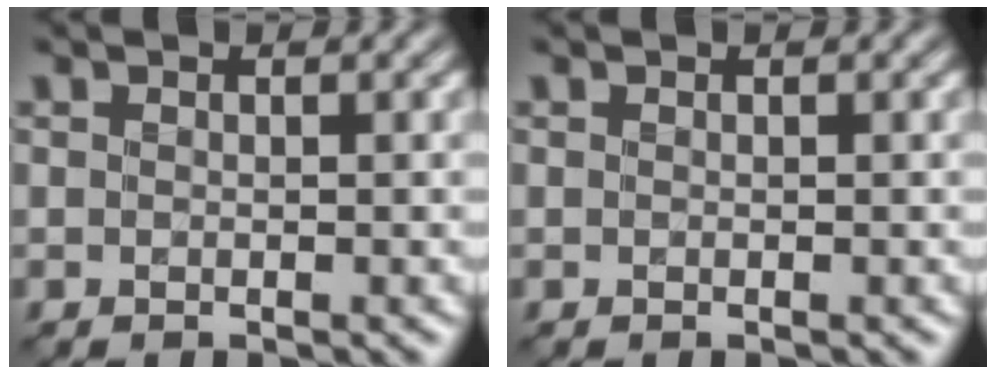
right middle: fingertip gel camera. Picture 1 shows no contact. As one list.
[{"total": 0.0}]